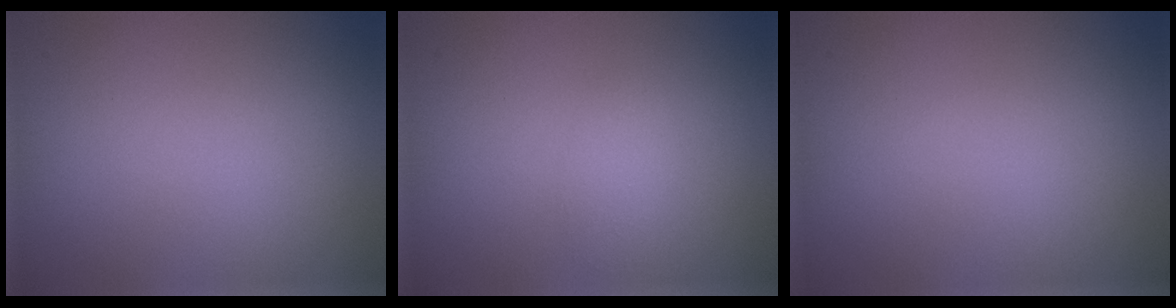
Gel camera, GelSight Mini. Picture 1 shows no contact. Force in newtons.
{"total": 1.1, "press": 1.1, "slide": 0.0}
{"total": 0.0}